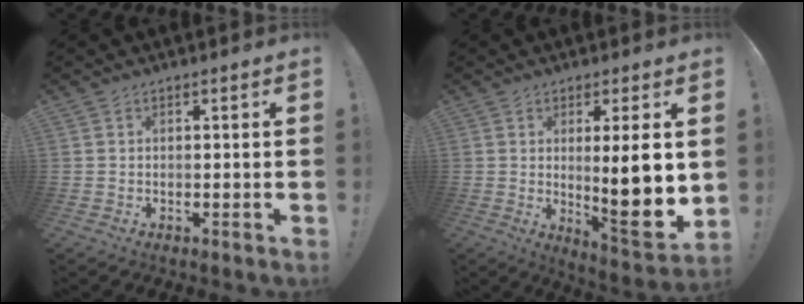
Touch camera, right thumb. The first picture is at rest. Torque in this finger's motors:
{"motor_torque": [1.00, 2.08, 0.73, 0.66, 0.07]}